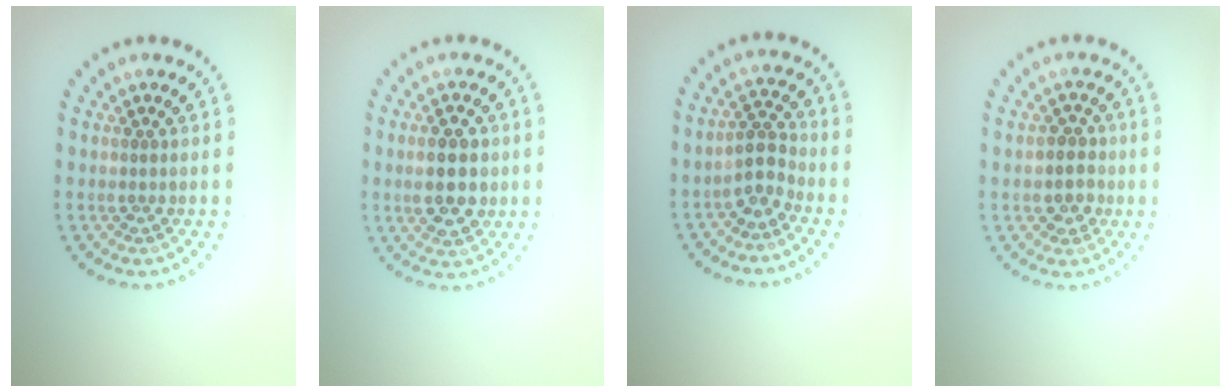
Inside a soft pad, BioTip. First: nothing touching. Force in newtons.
{"total": 4.4, "press": 4.4, "slide": 0.2}
{"total": 2.3, "press": 2.0, "slide": 1.1}
{"total": 2.4, "press": 2.3, "slide": 0.8}